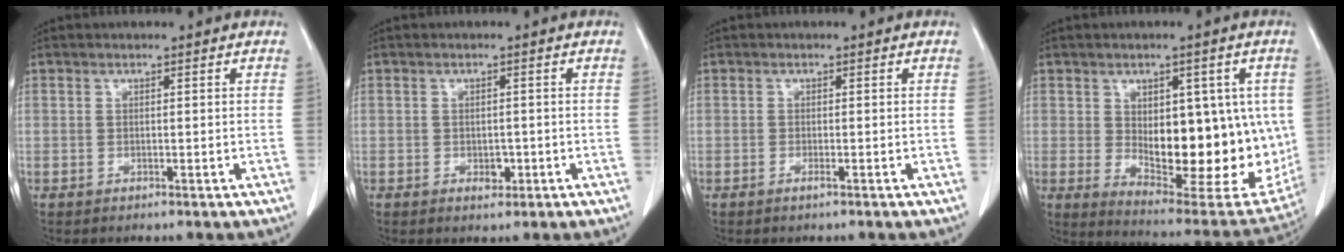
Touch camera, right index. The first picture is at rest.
{"total": 2.2, "force": [-0.7, 1.3, 1.6], "torque": [-0.024, 0.001, -0.003]}
{"total": 0.8, "force": [-0.5, -0.1, 0.6], "torque": [-0.012, 0.000, -0.008]}
{"total": 19.6, "force": [-0.3, 8.8, 17.4], "torque": [-0.224, -0.001, 0.028]}